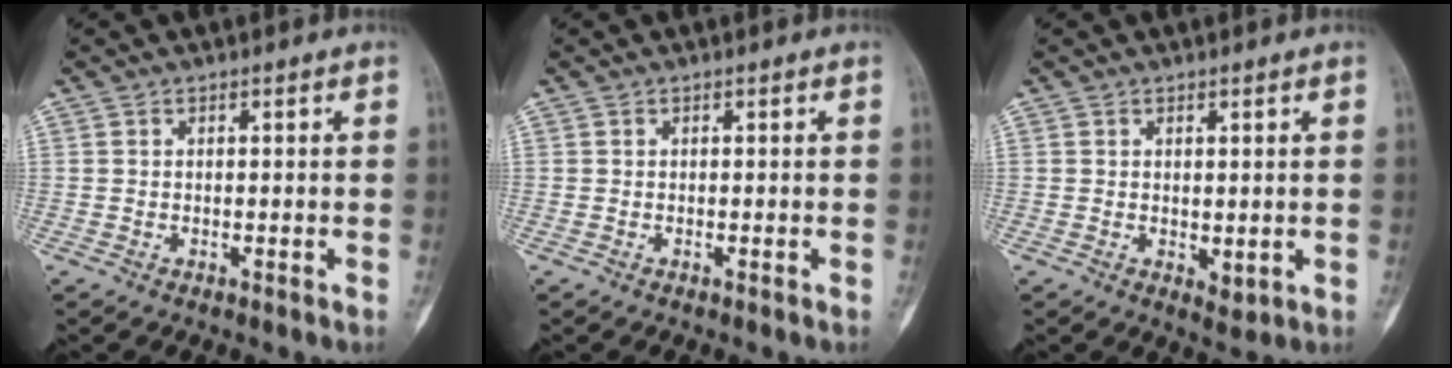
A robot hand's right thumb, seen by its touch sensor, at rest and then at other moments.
{"total": 0.0}
{"total": 2.4, "force": [0.0, 1.3, 2.0], "torque": [-0.024, -0.009, 0.007]}